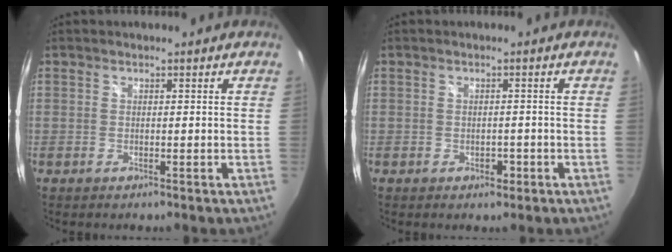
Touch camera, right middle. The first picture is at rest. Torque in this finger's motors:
{"motor_torque": [-0.46, 0.15, 0.01, 0.00]}